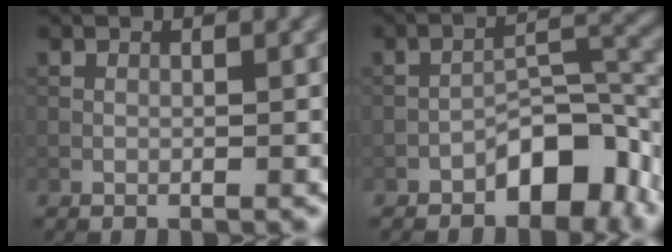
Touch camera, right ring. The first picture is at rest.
{"total": 6.3, "force": [-3.7, 2.7, 4.4], "torque": [-0.053, 0.018, -0.062]}